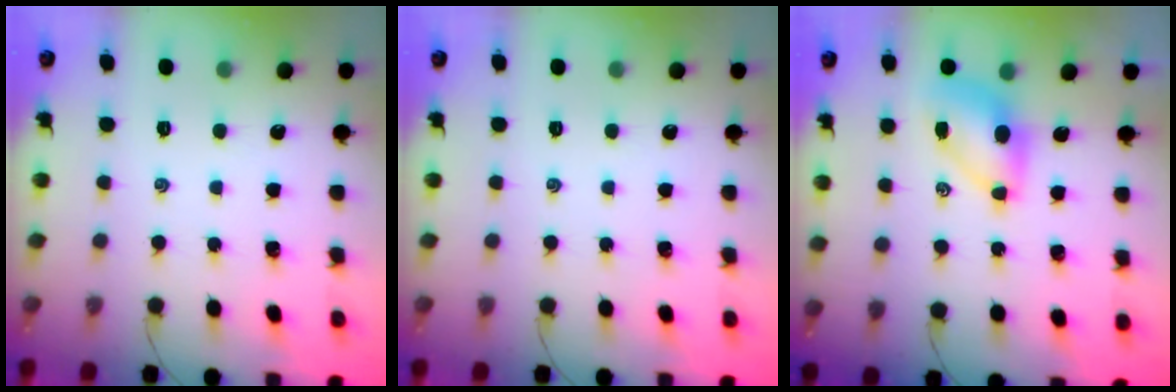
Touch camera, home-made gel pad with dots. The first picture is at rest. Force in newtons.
{"total": 0.0}
{"total": 7.0, "press": 7.0, "slide": 0.9}